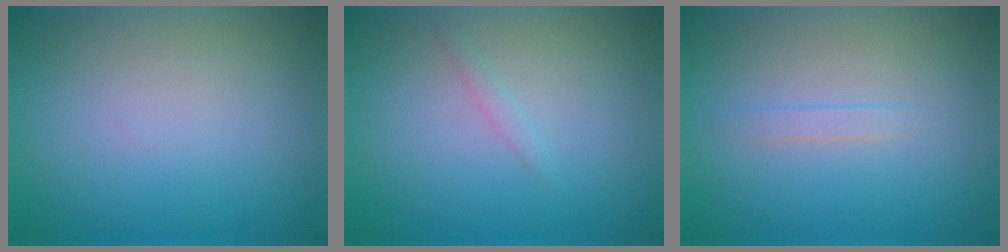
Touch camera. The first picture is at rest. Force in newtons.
{"total": 0.6, "press": 0.6, "slide": 0.0}
{"total": 0.9, "press": 0.8, "slide": 0.1}